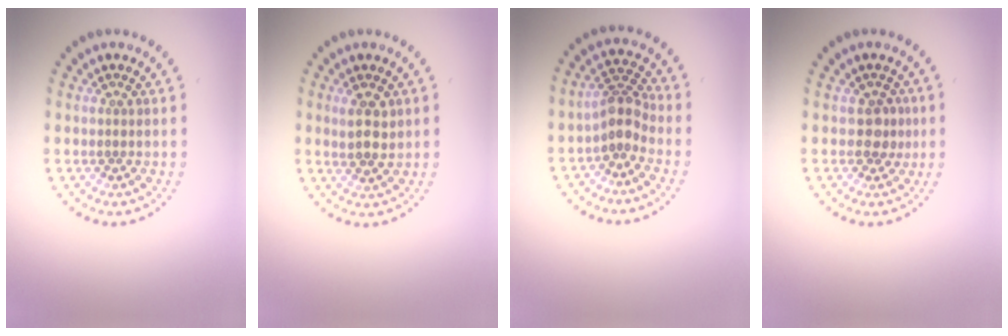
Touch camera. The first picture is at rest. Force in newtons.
{"total": 2.5, "press": 2.3, "slide": 1.1}
{"total": 2.7, "press": 2.1, "slide": 1.8}
{"total": 1.7, "press": 1.6, "slide": 0.7}